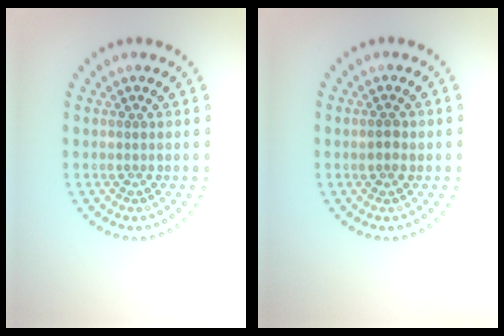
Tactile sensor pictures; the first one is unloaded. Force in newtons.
{"total": 1.2, "press": 1.2, "slide": 0.2}